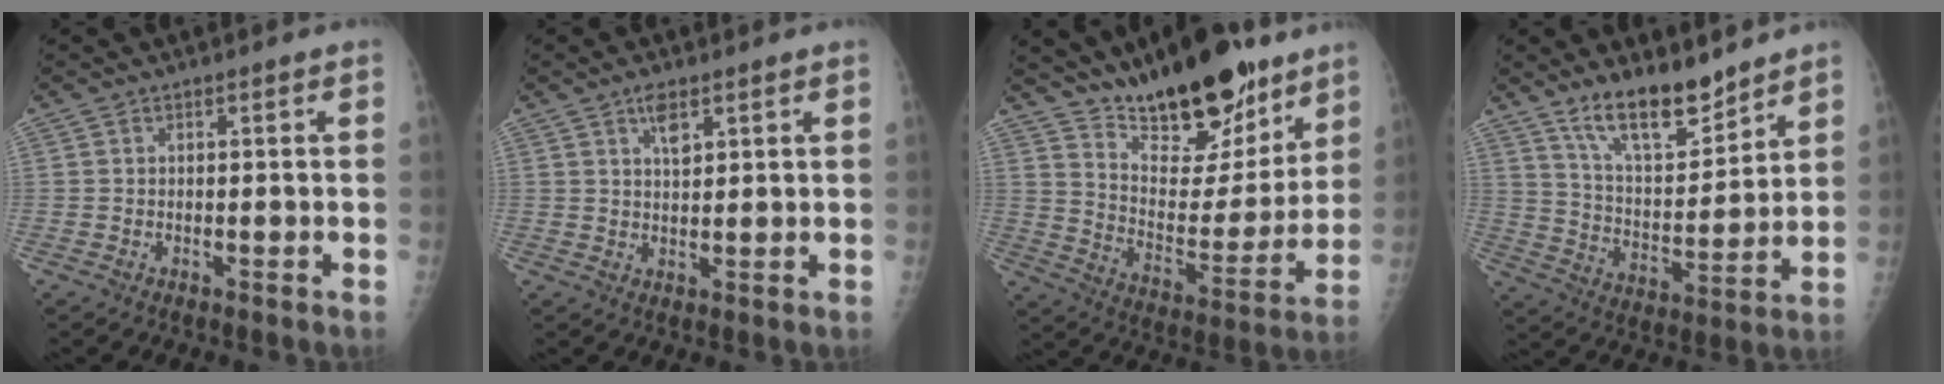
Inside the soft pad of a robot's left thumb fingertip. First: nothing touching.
{"total": 3.5, "force": [2.0, 1.5, 2.5], "torque": [-0.036, -0.008, 0.037]}
{"total": 21.9, "force": [16.1, 8.8, 12.1], "torque": [-0.137, -0.095, 0.261]}
{"total": 13.2, "force": [10.4, 4.3, 6.8], "torque": [-0.086, -0.077, 0.191]}